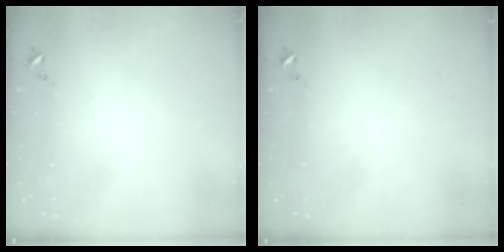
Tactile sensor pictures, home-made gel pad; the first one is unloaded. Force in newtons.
{"total": 0.0}